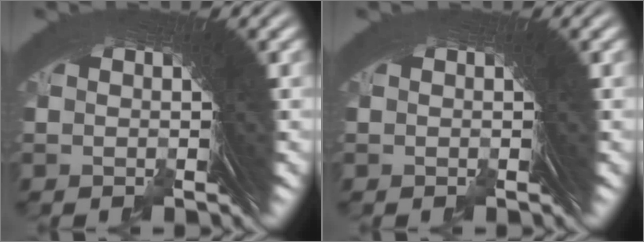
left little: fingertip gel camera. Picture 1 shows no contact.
{"total": 0.0}